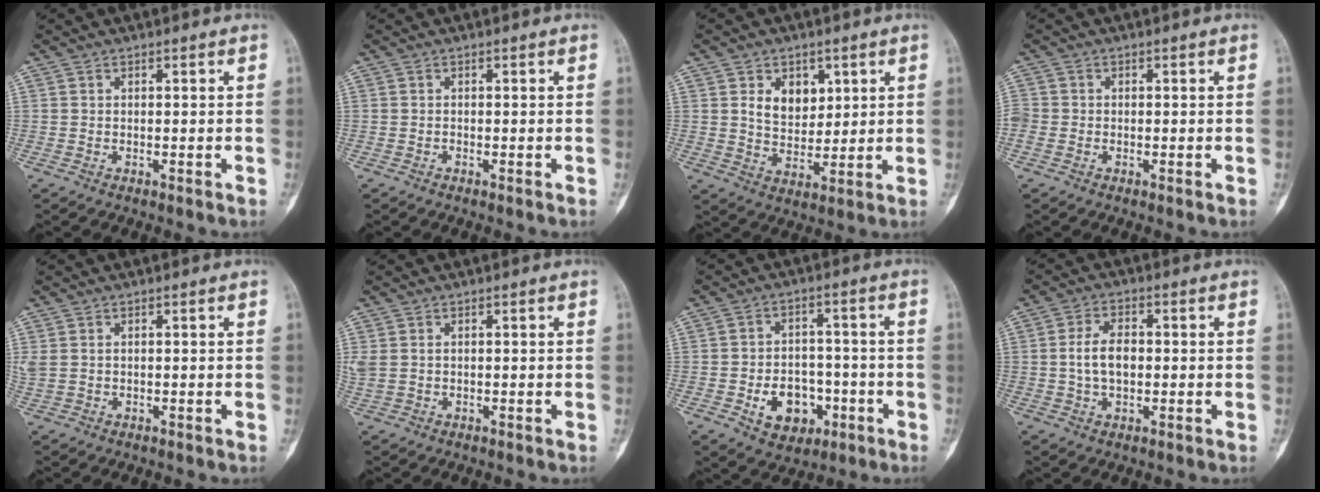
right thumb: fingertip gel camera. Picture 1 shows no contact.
{"total": 0.0}
{"total": 7.5, "force": [2.8, 5.4, 4.5], "torque": [-0.041, -0.020, 0.052]}
{"total": 2.9, "force": [-0.4, 2.5, 1.3], "torque": [-0.030, 0.005, -0.008]}
{"total": 2.4, "force": [0.7, 1.6, 1.6], "torque": [-0.055, 0.011, 0.021]}
{"total": 2.9, "force": [0.6, 2.0, 2.0], "torque": [-0.066, 0.011, 0.021]}
{"total": 9.9, "force": [-3.5, 7.5, 5.4], "torque": [-0.046, 0.027, -0.046]}
{"total": 6.1, "force": [-0.1, 3.6, 4.9], "torque": [-0.086, 0.012, -0.003]}